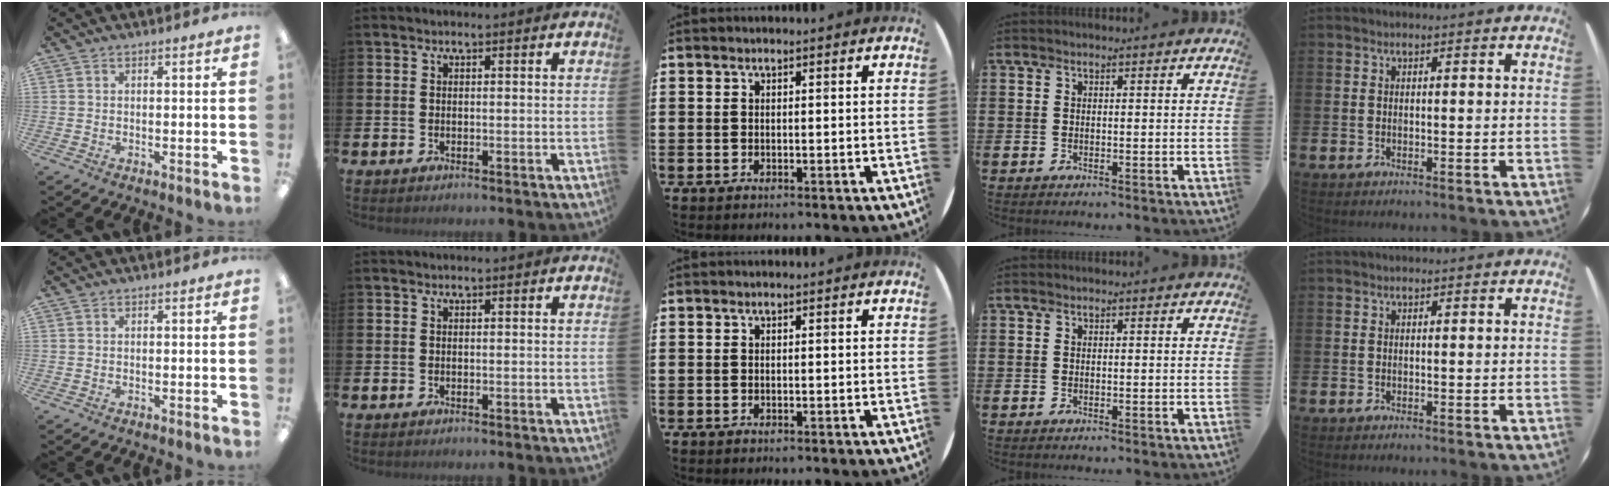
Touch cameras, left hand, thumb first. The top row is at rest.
{}